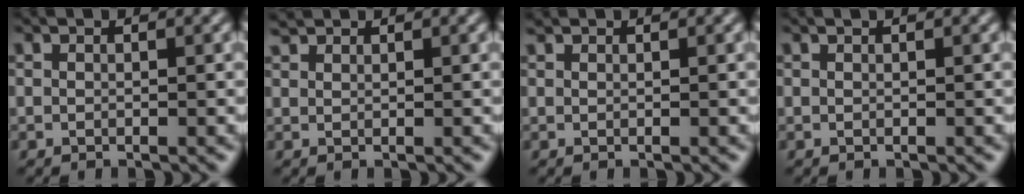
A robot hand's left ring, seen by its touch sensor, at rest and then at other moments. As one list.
[{"total": 1.5, "force": [1.4, 0.3, 0.4], "torque": [-0.009, 0.011, 0.021]}, {"total": 0.8, "force": [0.7, 0.2, 0.3], "torque": [-0.002, 0.006, 0.005]}, {"total": 0.8, "force": [0.5, 0.3, 0.5], "torque": [0.004, 0.007, -0.009]}]